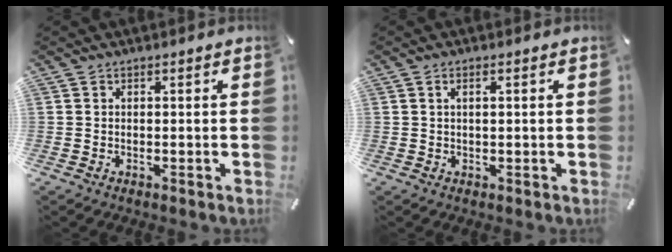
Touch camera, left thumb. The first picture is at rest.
{"total": 1.6, "force": [0.4, 0.4, 1.5], "torque": [-0.029, 0.000, 0.006]}